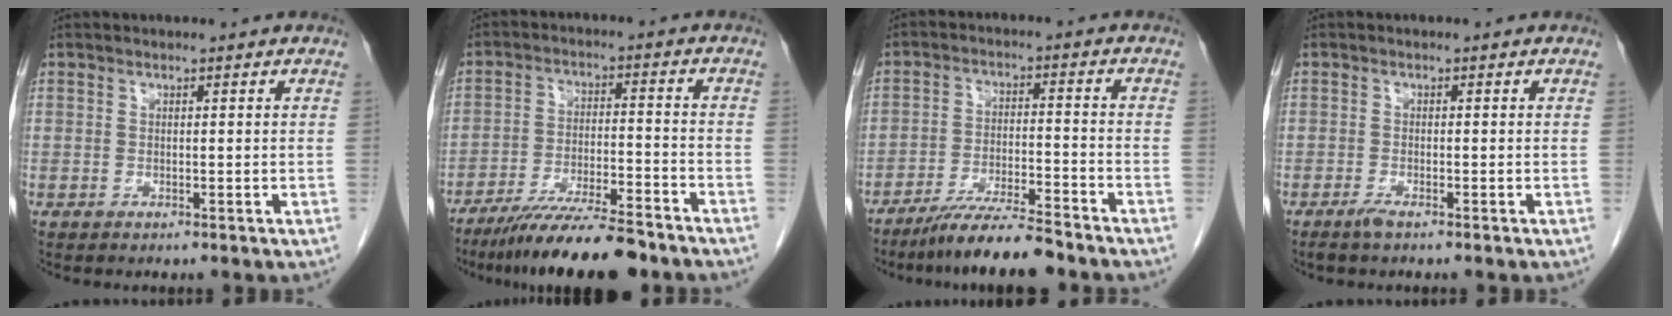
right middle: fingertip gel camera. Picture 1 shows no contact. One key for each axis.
{"total": 13.0, "fx": -10.9, "fy": 0.8, "fz": 7.0, "tx": -0.106, "ty": -0.020, "tz": -0.180}
{"total": 8.9, "fx": -7.7, "fy": 0.0, "fz": 4.6, "tx": -0.073, "ty": -0.022, "tz": -0.137}
{"total": 1.4, "fx": -1.1, "fy": 0.0, "fz": 0.9, "tx": -0.024, "ty": -0.004, "tz": -0.022}